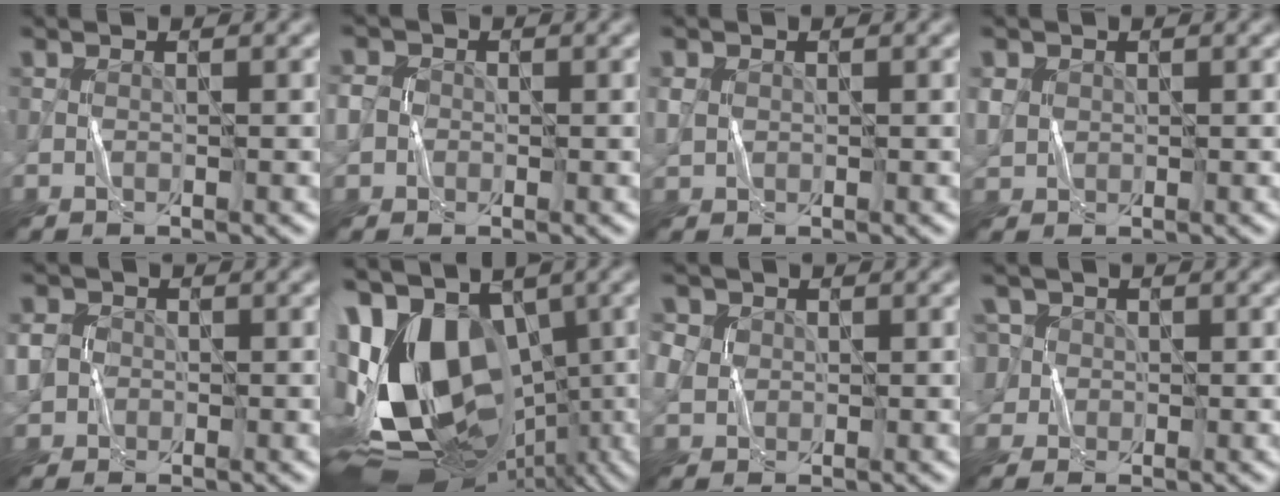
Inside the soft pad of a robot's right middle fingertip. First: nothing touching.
{"total": 3.6, "force": [-0.2, 3.3, 1.4], "torque": [-0.028, 0.012, -0.023]}
{"total": 1.4, "force": [0.2, 1.3, 0.6], "torque": [-0.015, 0.001, 0.003]}
{"total": 1.8, "force": [0.4, 1.7, 0.6], "torque": [-0.016, -0.001, 0.008]}
{"total": 4.6, "force": [-0.4, 4.2, 1.8], "torque": [-0.045, 0.015, -0.026]}
{"total": 16.4, "force": [0.4, 10.7, 12.4], "torque": [-0.228, 0.005, 0.018]}
{"total": 3.5, "force": [0.6, 3.1, 1.5], "torque": [-0.053, 0.024, 0.007]}
{"total": 4.9, "force": [1.6, 4.3, 2.0], "torque": [-0.047, 0.027, 0.008]}